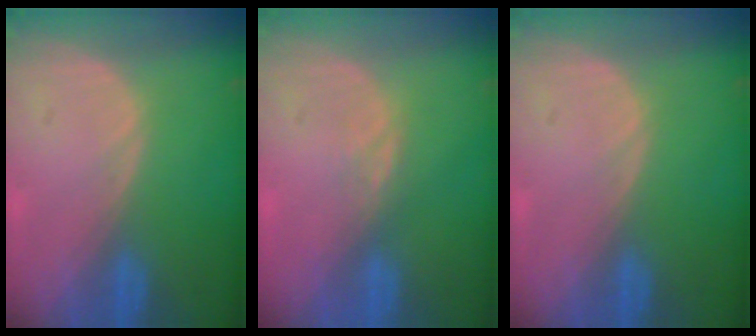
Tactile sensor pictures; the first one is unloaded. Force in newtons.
{"total": 1.4, "press": 1.4, "slide": 0.3}
{"total": 0.0}